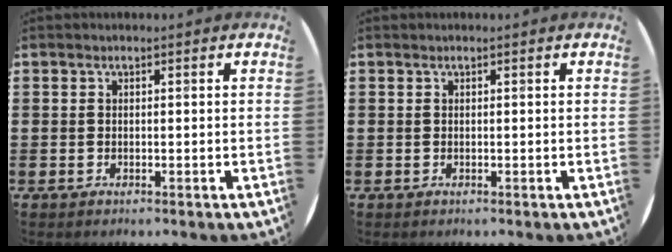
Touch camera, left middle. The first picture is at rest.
{"total": 0.0}